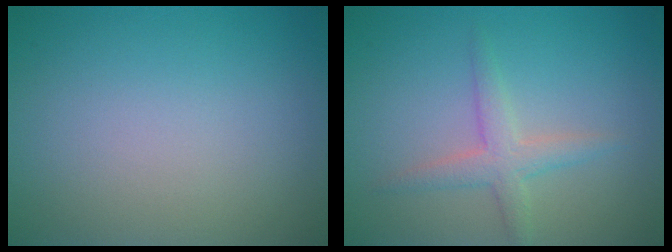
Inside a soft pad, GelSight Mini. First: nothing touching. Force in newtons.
{"total": 2.5, "press": 2.5, "slide": 0.1}